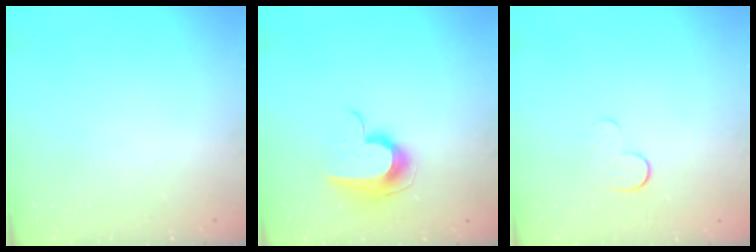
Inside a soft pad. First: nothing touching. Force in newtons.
{"total": 9.5, "press": 9.5, "slide": 0.4}
{"total": 7.6, "press": 7.5, "slide": 0.7}